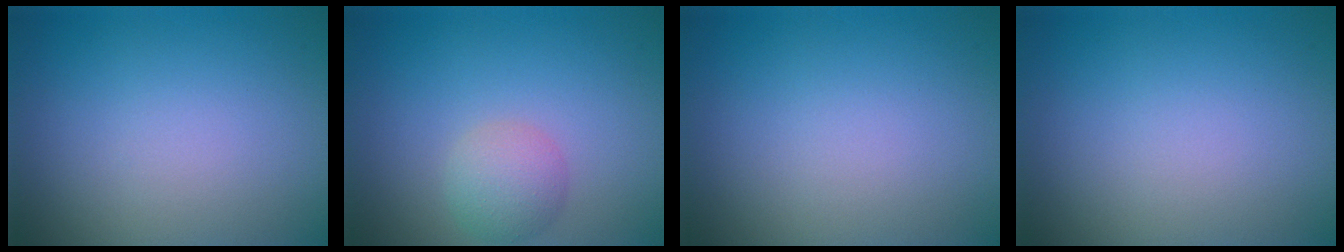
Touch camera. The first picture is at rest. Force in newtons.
{"total": 2.6, "press": 2.6, "slide": 0.1}
{"total": 0.0}
{"total": 0.0}